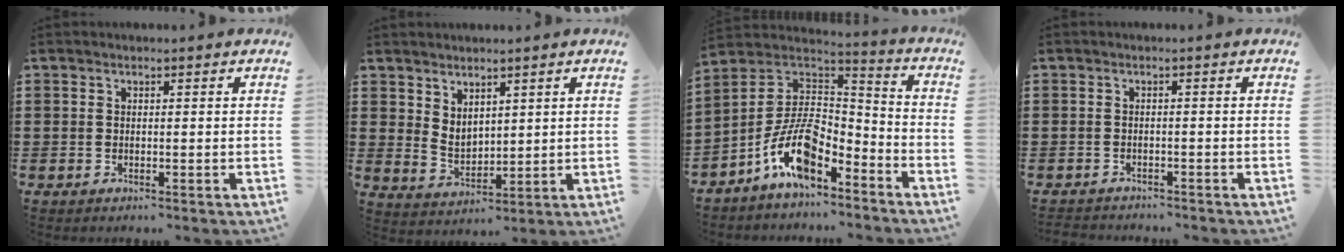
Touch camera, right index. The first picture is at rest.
{"total": 3.7, "force": [3.0, 2.0, 0.7], "torque": [-0.025, -0.001, 0.058]}
{"total": 11.6, "force": [-6.8, 5.1, 7.9], "torque": [-0.182, 0.004, -0.137]}
{"total": 1.2, "force": [-1.2, 0.2, -0.2], "torque": [0.001, 0.006, -0.028]}